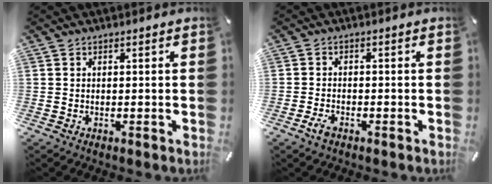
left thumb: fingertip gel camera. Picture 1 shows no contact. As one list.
[{"total": 2.6, "force": [-1.6, 1.3, 1.5], "torque": [-0.042, 0.001, -0.034]}]